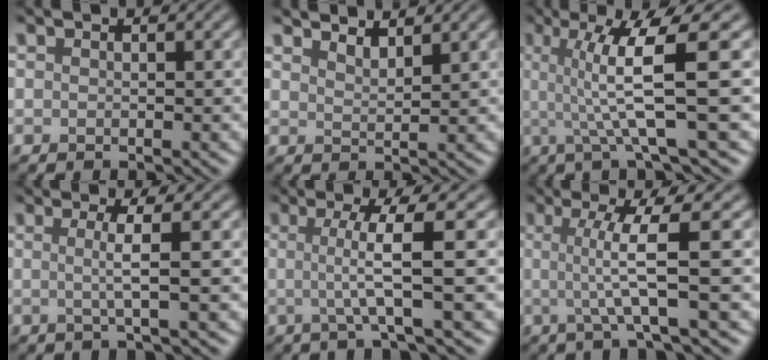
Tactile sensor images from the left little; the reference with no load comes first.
{"total": 2.8, "force": [2.5, 0.5, 0.9], "torque": [-0.004, 0.003, 0.038]}
{"total": 7.0, "force": [0.8, 1.0, 6.9], "torque": [-0.117, 0.007, 0.013]}
{"total": 2.6, "force": [0.2, 0.5, 2.6], "torque": [-0.049, 0.002, -0.006]}
{"total": 4.7, "force": [0.2, 0.7, 4.7], "torque": [-0.076, 0.002, -0.002]}
{"total": 5.1, "force": [0.2, 0.6, 5.1], "torque": [-0.089, 0.001, 0.002]}